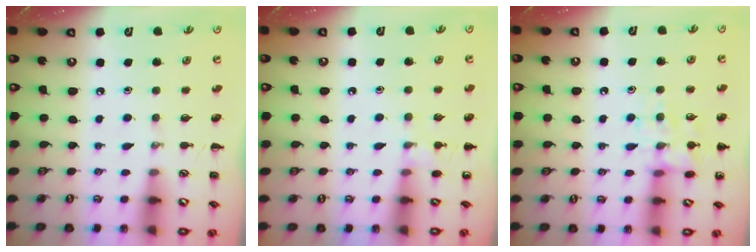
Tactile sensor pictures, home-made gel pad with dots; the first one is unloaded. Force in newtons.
{"total": 6.3, "press": 6.1, "slide": 1.6}
{"total": 13.3, "press": 13.2, "slide": 1.7}